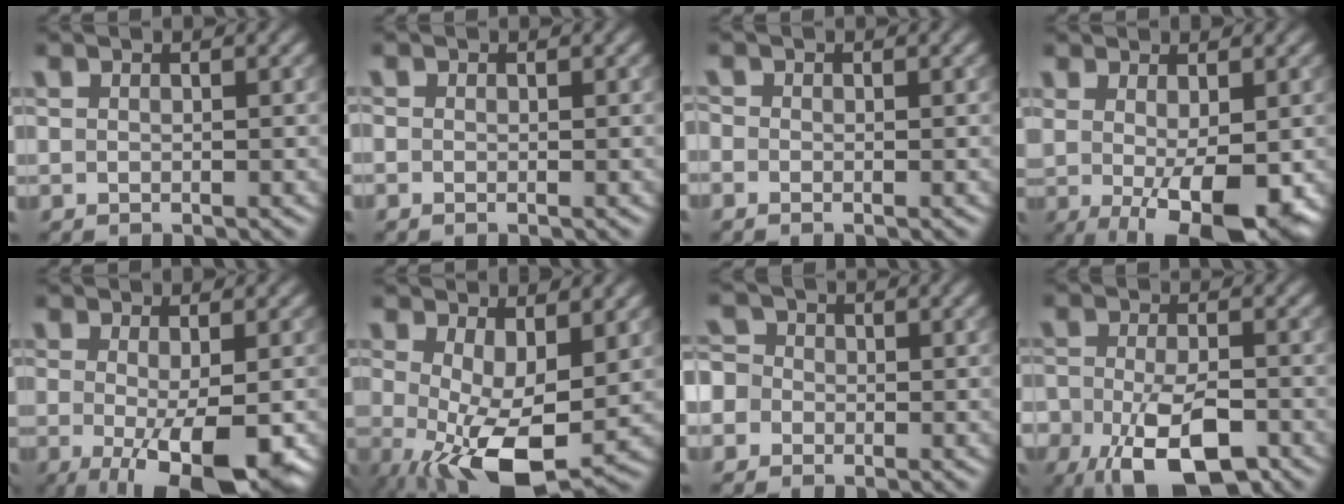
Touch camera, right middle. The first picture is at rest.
{"total": 0.0}
{"total": 0.6, "force": [-0.4, 0.4, 0.3], "torque": [-0.005, -0.004, -0.011]}
{"total": 7.3, "force": [-1.0, 2.3, 6.8], "torque": [-0.117, -0.017, -0.005]}
{"total": 7.4, "force": [-2.0, 2.2, 6.8], "torque": [-0.119, -0.022, -0.023]}
{"total": 8.9, "force": [-1.4, 3.8, 7.9], "torque": [-0.150, -0.020, -0.016]}
{"total": 3.9, "force": [-1.3, 3.4, 1.2], "torque": [-0.014, 0.017, -0.053]}
{"total": 9.3, "force": [-4.6, 4.9, 6.4], "torque": [-0.131, -0.033, -0.063]}